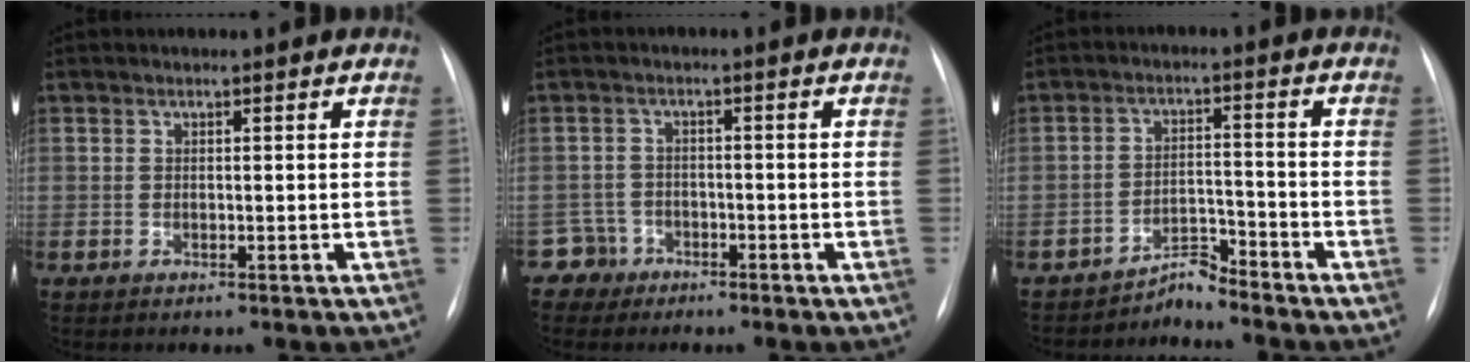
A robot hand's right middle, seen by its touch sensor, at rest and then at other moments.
{"total": 3.0, "force": [-1.9, 2.1, -0.9], "torque": [0.022, 0.011, -0.037]}
{"total": 3.2, "force": [-3.2, -0.2, -0.4], "torque": [0.012, -0.002, -0.054]}